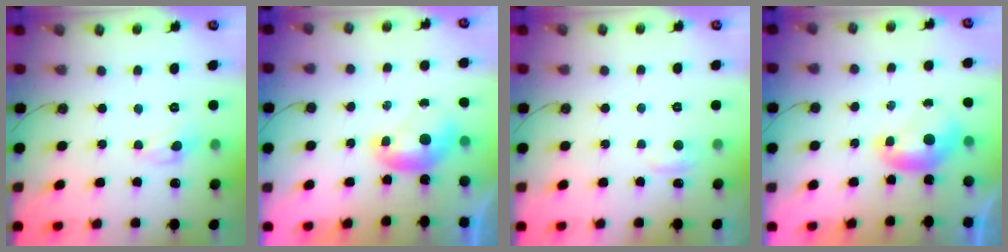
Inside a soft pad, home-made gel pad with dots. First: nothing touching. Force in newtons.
{"total": 0.0}
{"total": 2.1, "press": 2.0, "slide": 0.6}
{"total": 0.0}